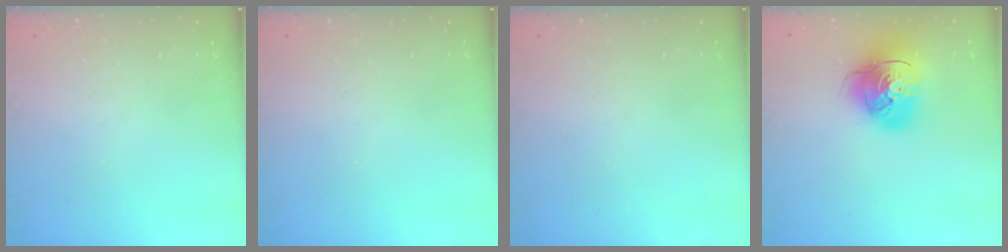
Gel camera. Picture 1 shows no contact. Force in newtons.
{"total": 0.0}
{"total": 0.0}
{"total": 16.2, "press": 16.0, "slide": 2.4}